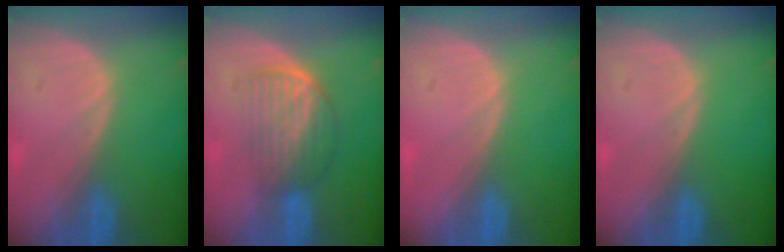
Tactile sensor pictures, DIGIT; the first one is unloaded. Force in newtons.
{"total": 7.2, "press": 6.1, "slide": 4.0}
{"total": 0.6, "press": 0.2, "slide": 0.5}
{"total": 0.0}